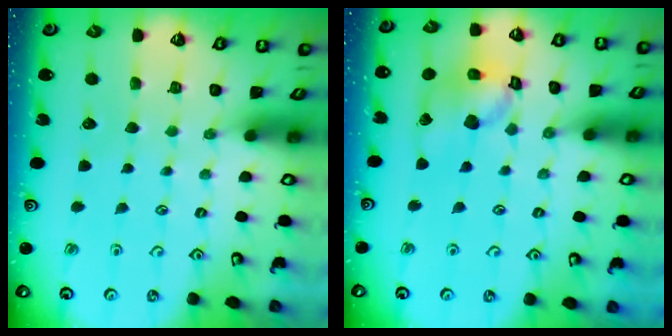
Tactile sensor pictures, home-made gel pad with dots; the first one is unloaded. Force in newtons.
{"total": 15.2, "press": 15.0, "slide": 2.1}